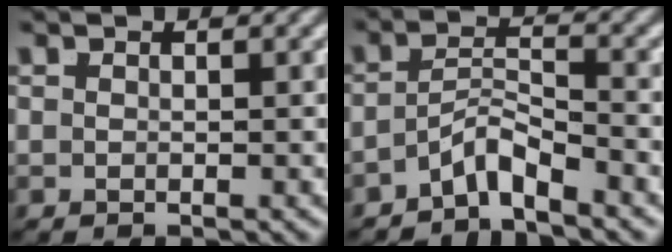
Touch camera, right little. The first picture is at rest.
{"total": 3.7, "force": [-2.9, 1.1, 2.0], "torque": [-0.030, -0.012, -0.047]}